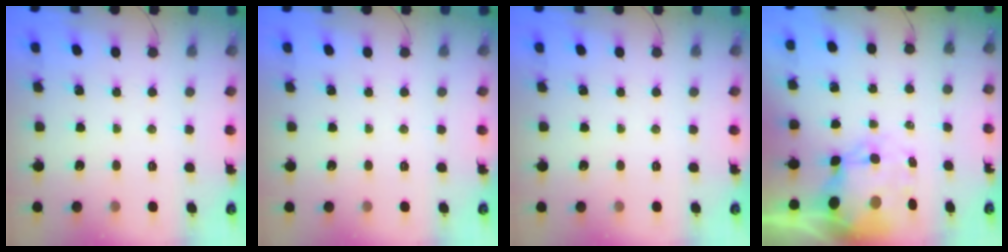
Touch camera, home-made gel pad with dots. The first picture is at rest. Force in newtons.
{"total": 0.0}
{"total": 0.0}
{"total": 10.0, "press": 9.6, "slide": 2.9}